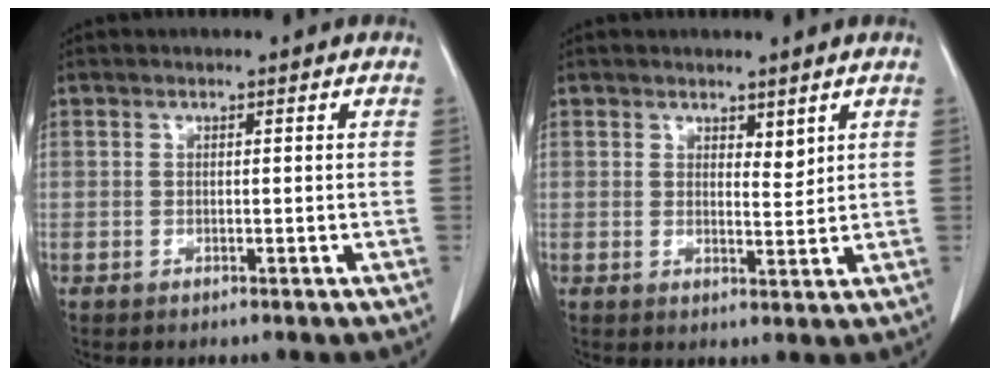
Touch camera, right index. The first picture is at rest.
{"total": 2.2, "force": [1.7, 0.9, 1.2], "torque": [-0.017, -0.011, 0.031]}